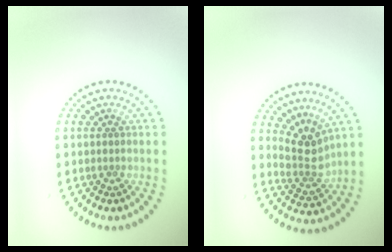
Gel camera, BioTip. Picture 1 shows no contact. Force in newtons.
{"total": 3.0, "press": 2.3, "slide": 1.9}